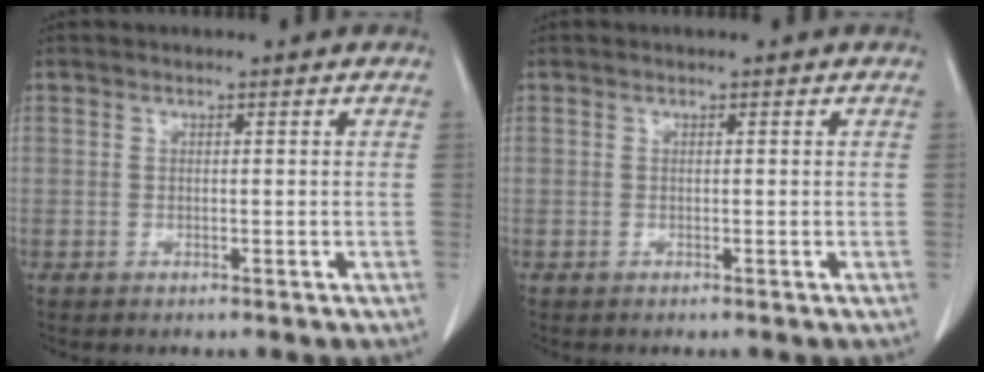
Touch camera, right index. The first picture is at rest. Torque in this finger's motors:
{"motor_torque": [0.13, -0.08, 0.09, 0.01]}